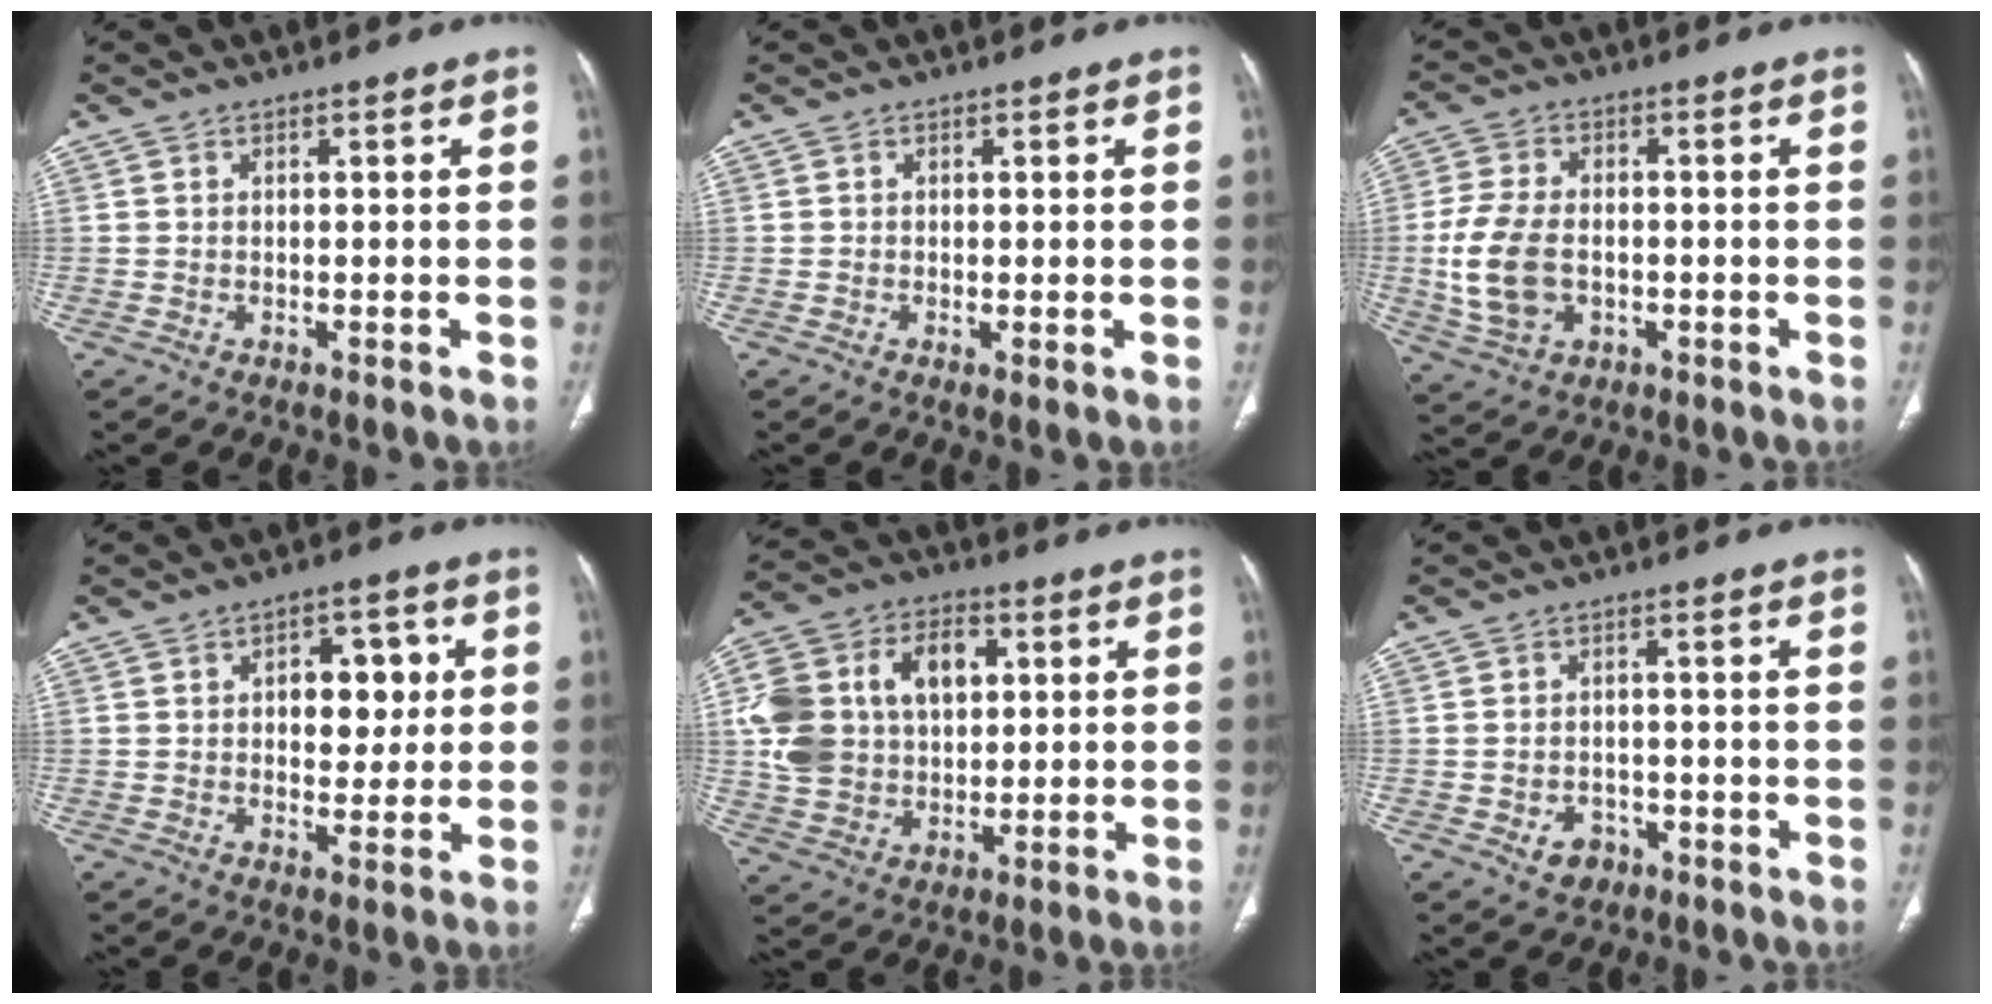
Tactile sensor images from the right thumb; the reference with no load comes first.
{"total": 1.1, "force": [0.0, 0.2, 1.1], "torque": [-0.023, -0.007, -0.002]}
{"total": 10.9, "force": [-1.3, 7.3, 8.1], "torque": [-0.167, 0.004, -0.023]}
{"total": 8.9, "force": [1.8, 5.6, 6.8], "torque": [-0.051, 0.000, 0.026]}
{"total": 19.3, "force": [3.5, 13.9, 13.0], "torque": [-0.233, 0.018, 0.068]}
{"total": 3.8, "force": [-1.7, 3.1, 1.5], "torque": [-0.011, 0.013, -0.020]}